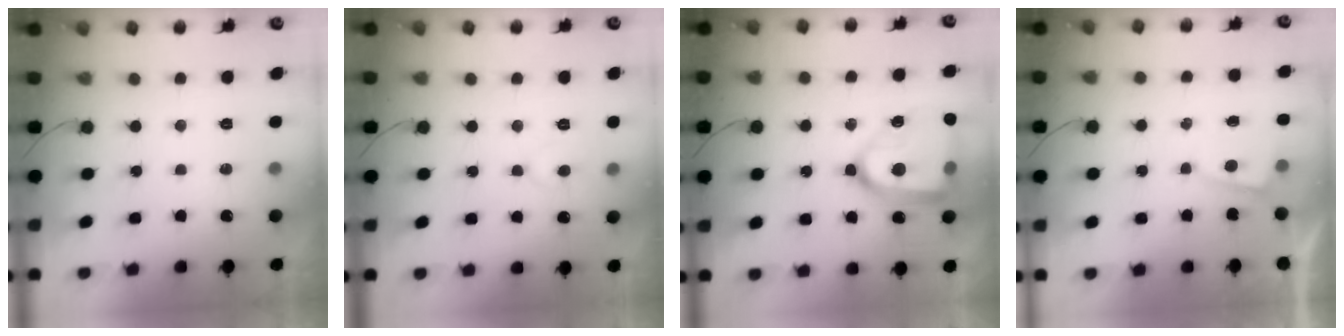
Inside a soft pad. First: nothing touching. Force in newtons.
{"total": 5.6, "press": 5.6, "slide": 0.4}
{"total": 22.5, "press": 22.4, "slide": 2.0}
{"total": 1.6, "press": 1.5, "slide": 0.2}